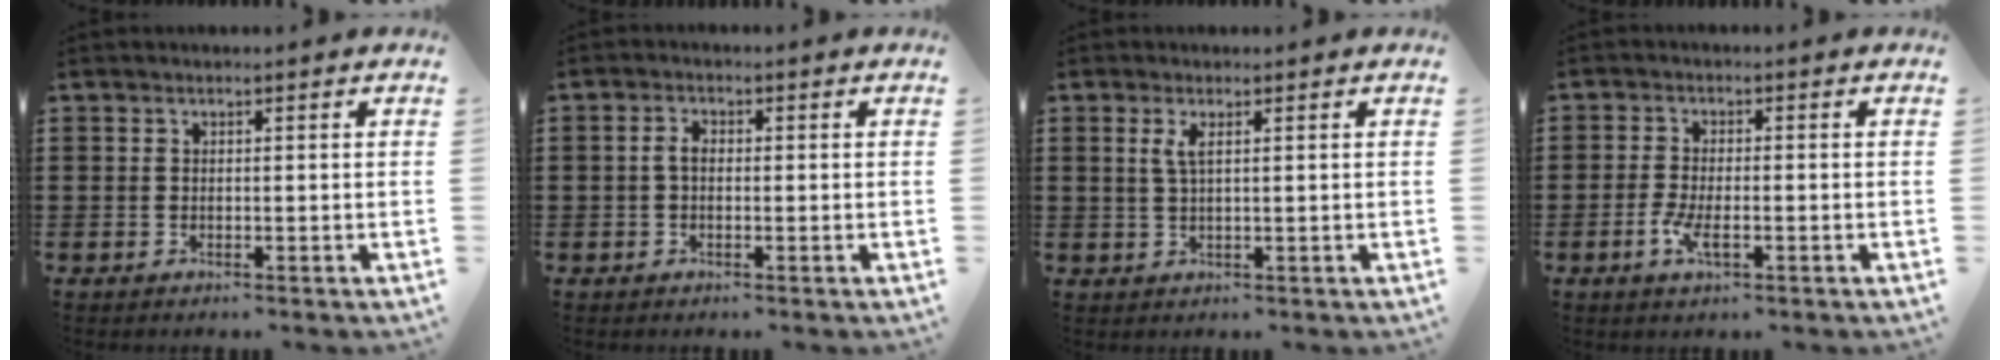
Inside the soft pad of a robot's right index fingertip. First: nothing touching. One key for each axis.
{"total": 2.1, "fx": -0.1, "fy": 1.2, "fz": 1.8, "tx": -0.043, "ty": 0.002, "tz": -0.006}
{"total": 2.1, "fx": 0.7, "fy": 0.3, "fz": 2.0, "tx": -0.042, "ty": 0.002, "tz": 0.011}
{"total": 3.7, "fx": -1.5, "fy": 1.2, "fz": 3.1, "tx": -0.074, "ty": -0.005, "tz": -0.033}